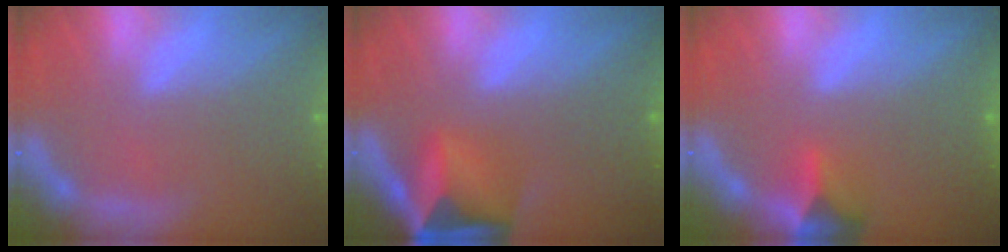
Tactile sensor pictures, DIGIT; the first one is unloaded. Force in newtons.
{"total": 7.4}
{"total": 2.9}